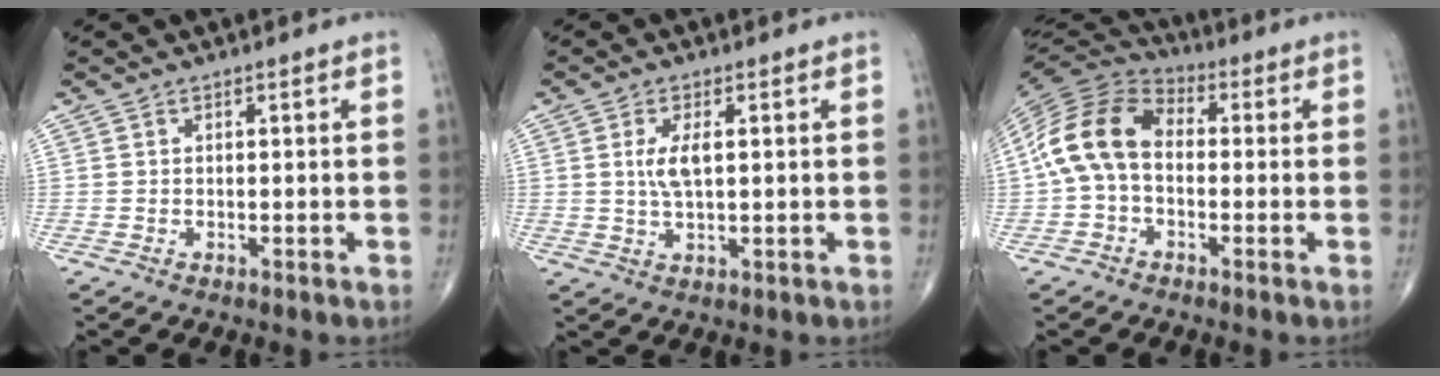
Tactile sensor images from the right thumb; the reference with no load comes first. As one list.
[{"total": 4.6, "force": [0.9, 1.9, 4.1], "torque": [-0.083, -0.003, 0.019]}, {"total": 12.9, "force": [-0.5, 8.9, 9.4], "torque": [-0.178, 0.034, -0.025]}]